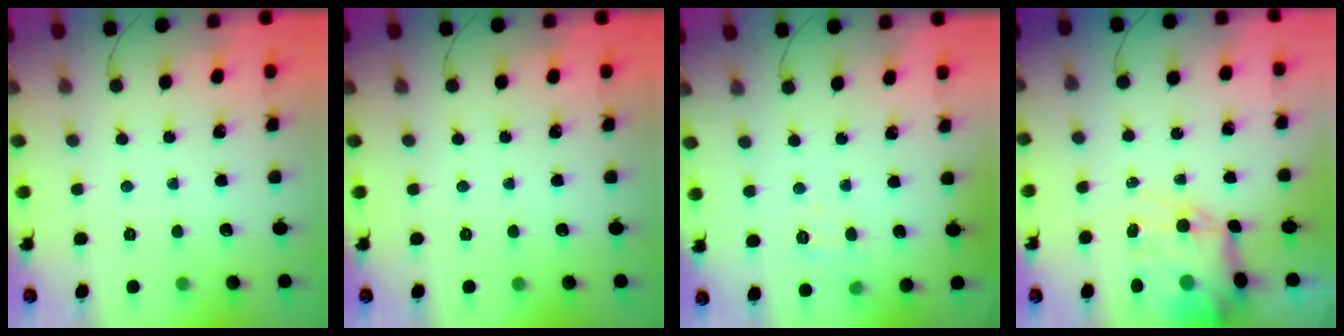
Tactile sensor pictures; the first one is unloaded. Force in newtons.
{"total": 0.0}
{"total": 4.2, "press": 4.0, "slide": 1.3}
{"total": 12.2, "press": 11.9, "slide": 2.8}